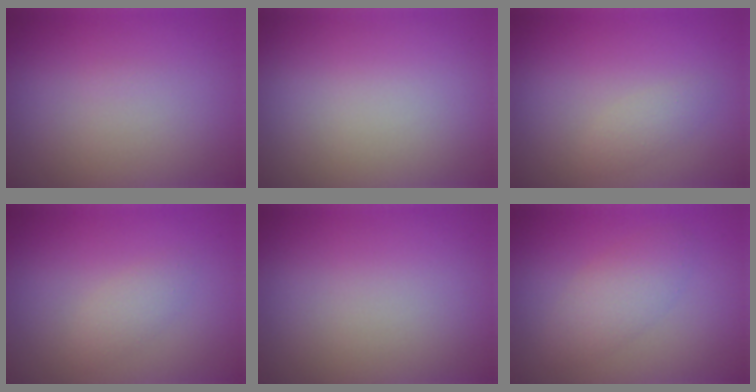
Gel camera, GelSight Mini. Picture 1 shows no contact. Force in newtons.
{"total": 0.0}
{"total": 1.3, "press": 1.3, "slide": 0.0}
{"total": 1.4, "press": 1.4, "slide": 0.1}
{"total": 0.0}
{"total": 2.8, "press": 2.8, "slide": 0.2}